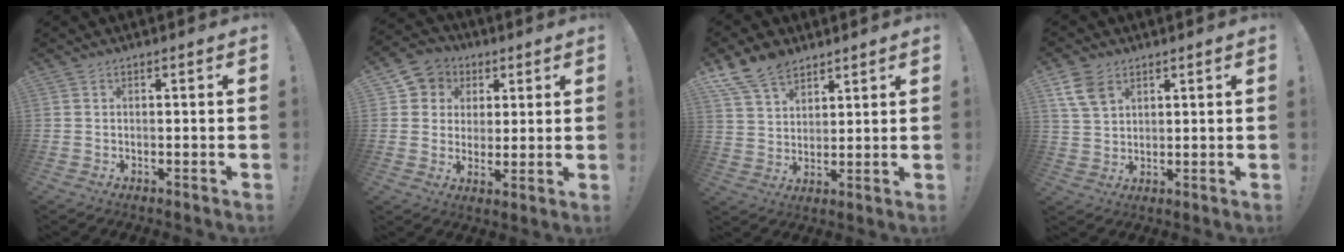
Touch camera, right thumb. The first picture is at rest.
{"total": 7.7, "force": [2.0, 7.3, 1.4], "torque": [-0.016, -0.009, 0.046]}
{"total": 11.3, "force": [8.3, 6.5, 4.0], "torque": [-0.078, -0.045, 0.165]}
{"total": 8.8, "force": [4.8, 6.1, 4.1], "torque": [-0.077, -0.018, 0.096]}